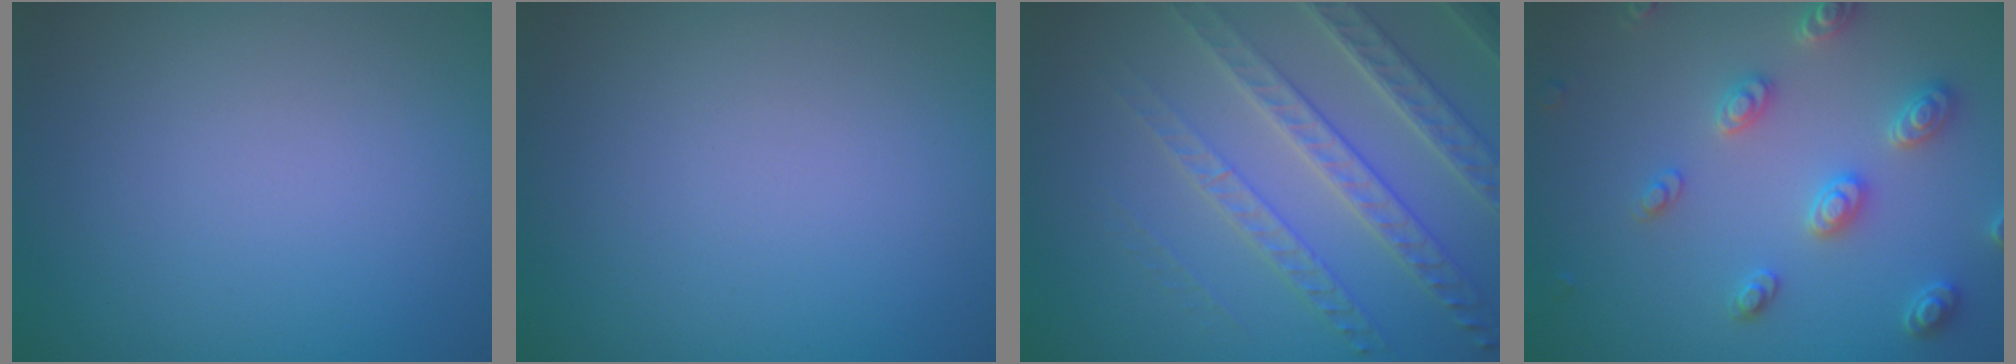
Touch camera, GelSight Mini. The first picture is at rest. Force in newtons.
{"total": 0.0}
{"total": 6.5, "press": 4.8, "slide": 4.4}
{"total": 3.3, "press": 3.2, "slide": 0.9}